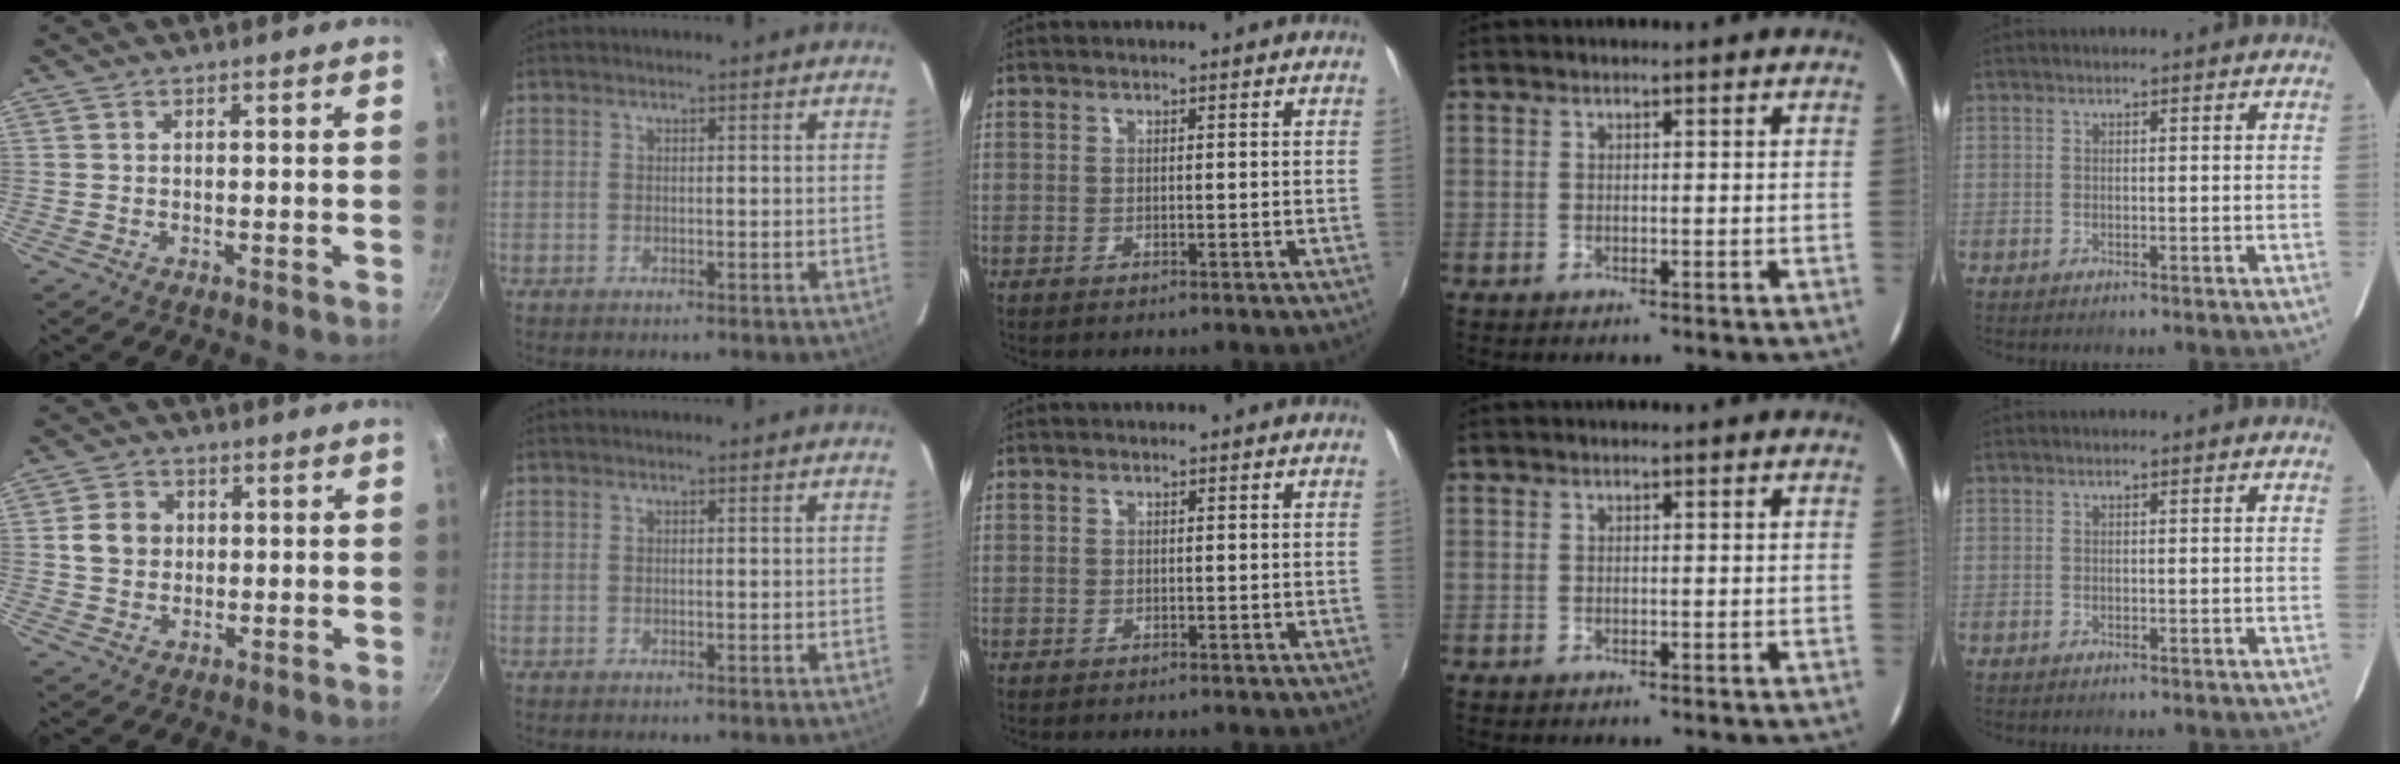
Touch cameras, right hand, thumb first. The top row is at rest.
{"thumb": {"total": 5.9, "force": [0.6, 5.1, 2.8], "torque": [-0.029, 0.007, 0.004]}}